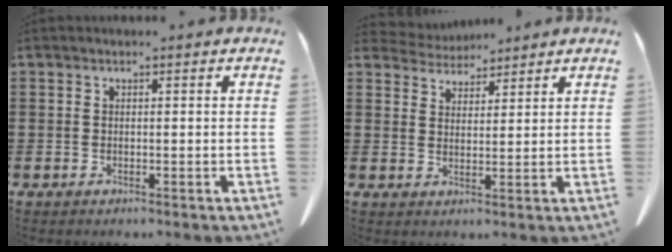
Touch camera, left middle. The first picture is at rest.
{"total": 3.5, "force": [3.3, 1.1, 0.1], "torque": [-0.015, -0.010, 0.059]}